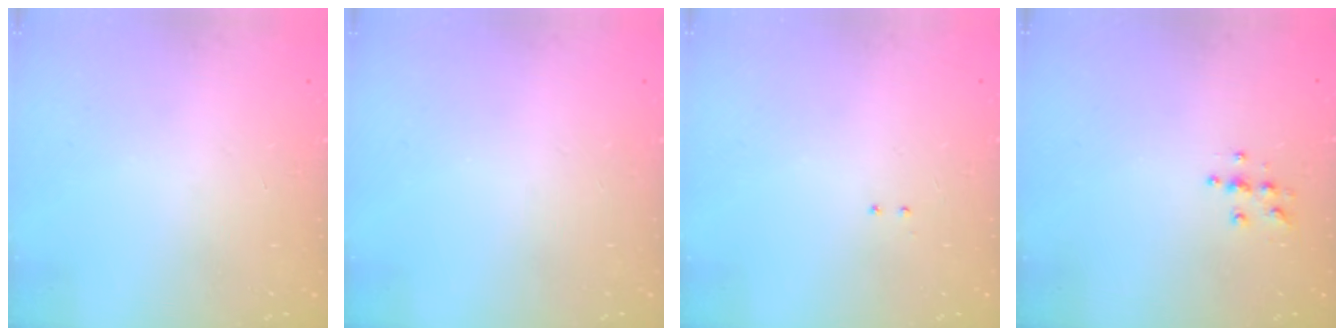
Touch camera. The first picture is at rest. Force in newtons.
{"total": 0.0}
{"total": 2.0, "press": 2.0, "slide": 0.4}
{"total": 4.9, "press": 4.9, "slide": 0.2}